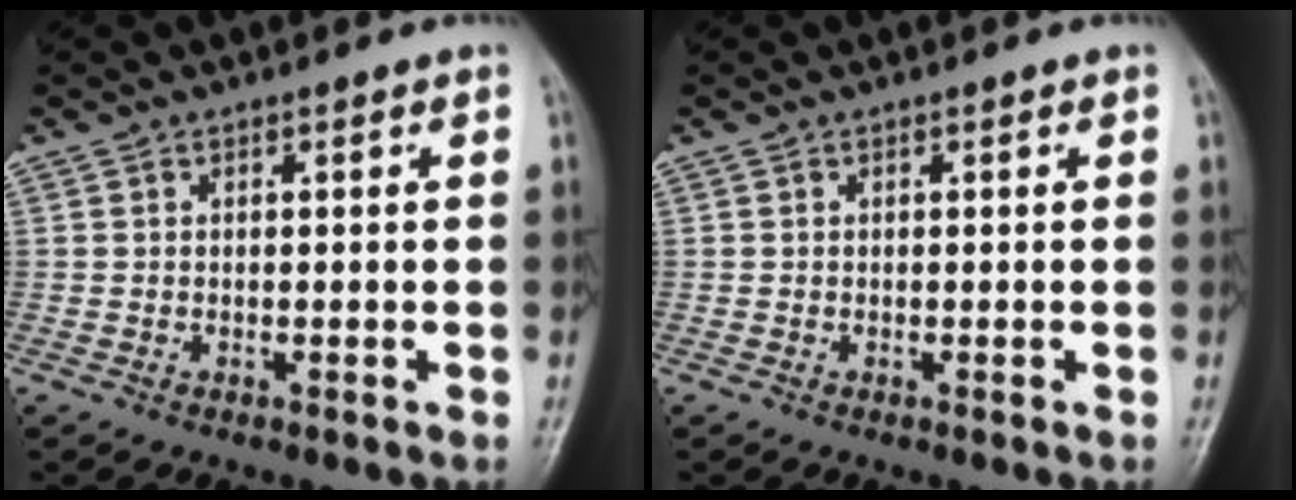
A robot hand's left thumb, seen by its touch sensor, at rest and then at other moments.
{"total": 0.0}